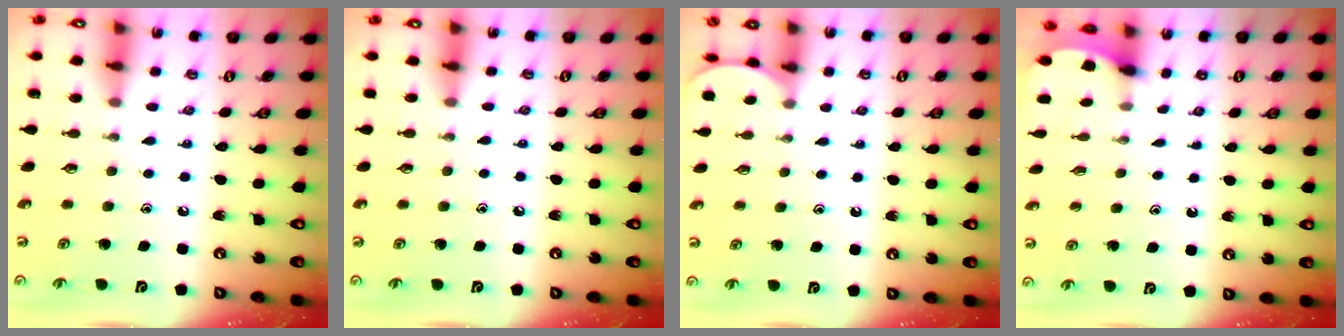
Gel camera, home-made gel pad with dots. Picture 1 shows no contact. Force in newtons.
{"total": 3.3, "press": 3.2, "slide": 0.5}
{"total": 1.1, "press": 1.1, "slide": 0.1}
{"total": 1.0, "press": 0.9, "slide": 0.1}